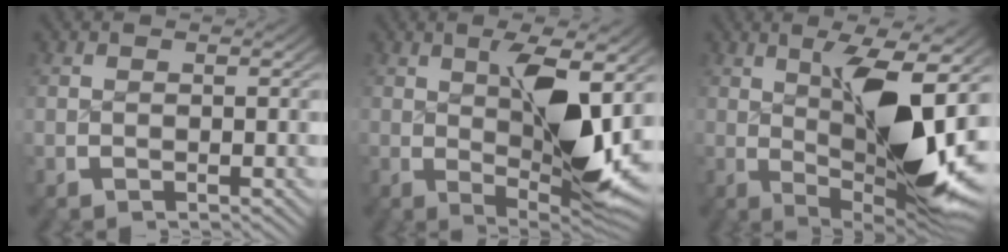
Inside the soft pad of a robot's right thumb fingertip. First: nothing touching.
{"total": 10.1, "force": [0.0, 4.1, 9.3], "torque": [-0.161, -0.025, 0.018]}
{"total": 13.0, "force": [0.0, 5.4, 11.8], "torque": [-0.200, -0.025, 0.021]}